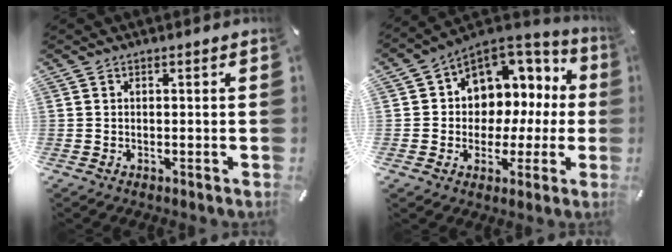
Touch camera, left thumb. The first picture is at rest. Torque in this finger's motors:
{"motor_torque": [0.72, 0.89, 1.07, 0.44, 0.12]}